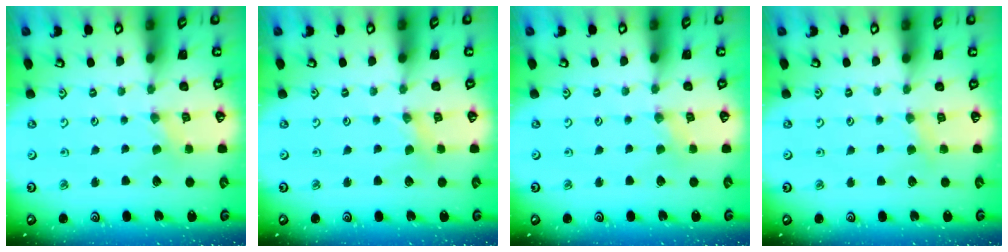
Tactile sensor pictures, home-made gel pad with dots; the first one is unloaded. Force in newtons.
{"total": 0.8, "press": 0.8, "slide": 0.2}
{"total": 1.2, "press": 1.1, "slide": 0.3}
{"total": 3.0, "press": 3.0, "slide": 0.5}